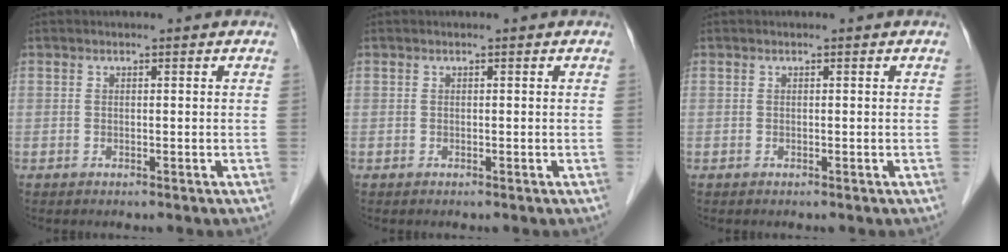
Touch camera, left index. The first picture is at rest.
{"total": 0.0}
{"total": 0.0}